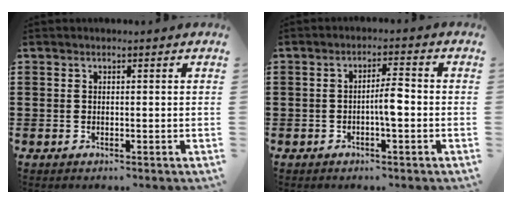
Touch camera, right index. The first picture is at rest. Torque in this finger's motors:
{"motor_torque": [0.53, 0.58, 0.34, 0.06]}